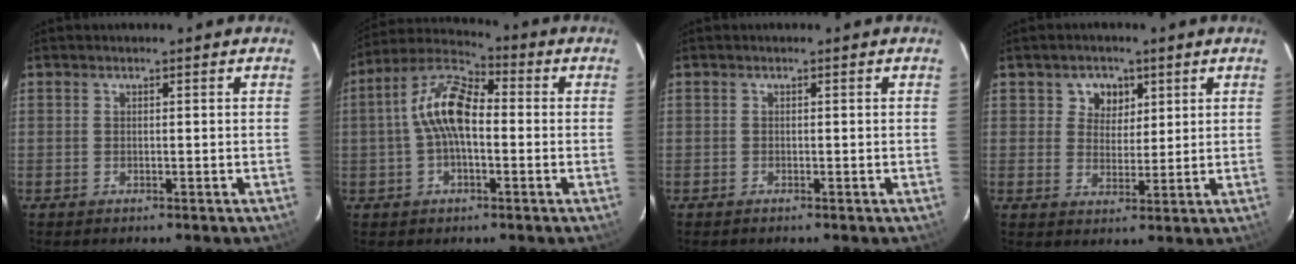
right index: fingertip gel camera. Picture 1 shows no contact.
{"total": 10.6, "force": [-0.5, 5.1, 9.3], "torque": [-0.190, 0.026, -0.015]}
{"total": 0.0}
{"total": 4.9, "force": [2.1, 4.2, 1.2], "torque": [-0.011, 0.006, 0.039]}